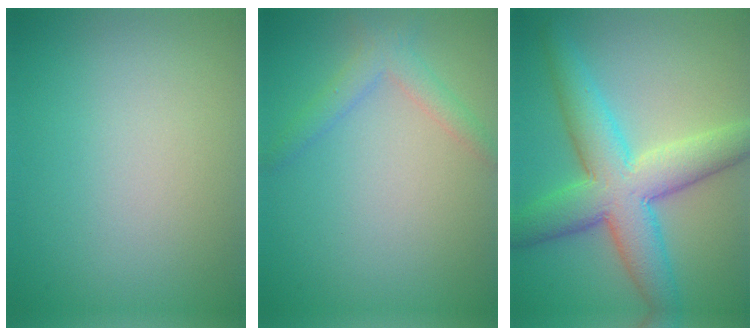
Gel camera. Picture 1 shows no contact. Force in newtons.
{"total": 2.2, "press": 2.2, "slide": 0.1}
{"total": 8.4, "press": 8.4, "slide": 0.2}